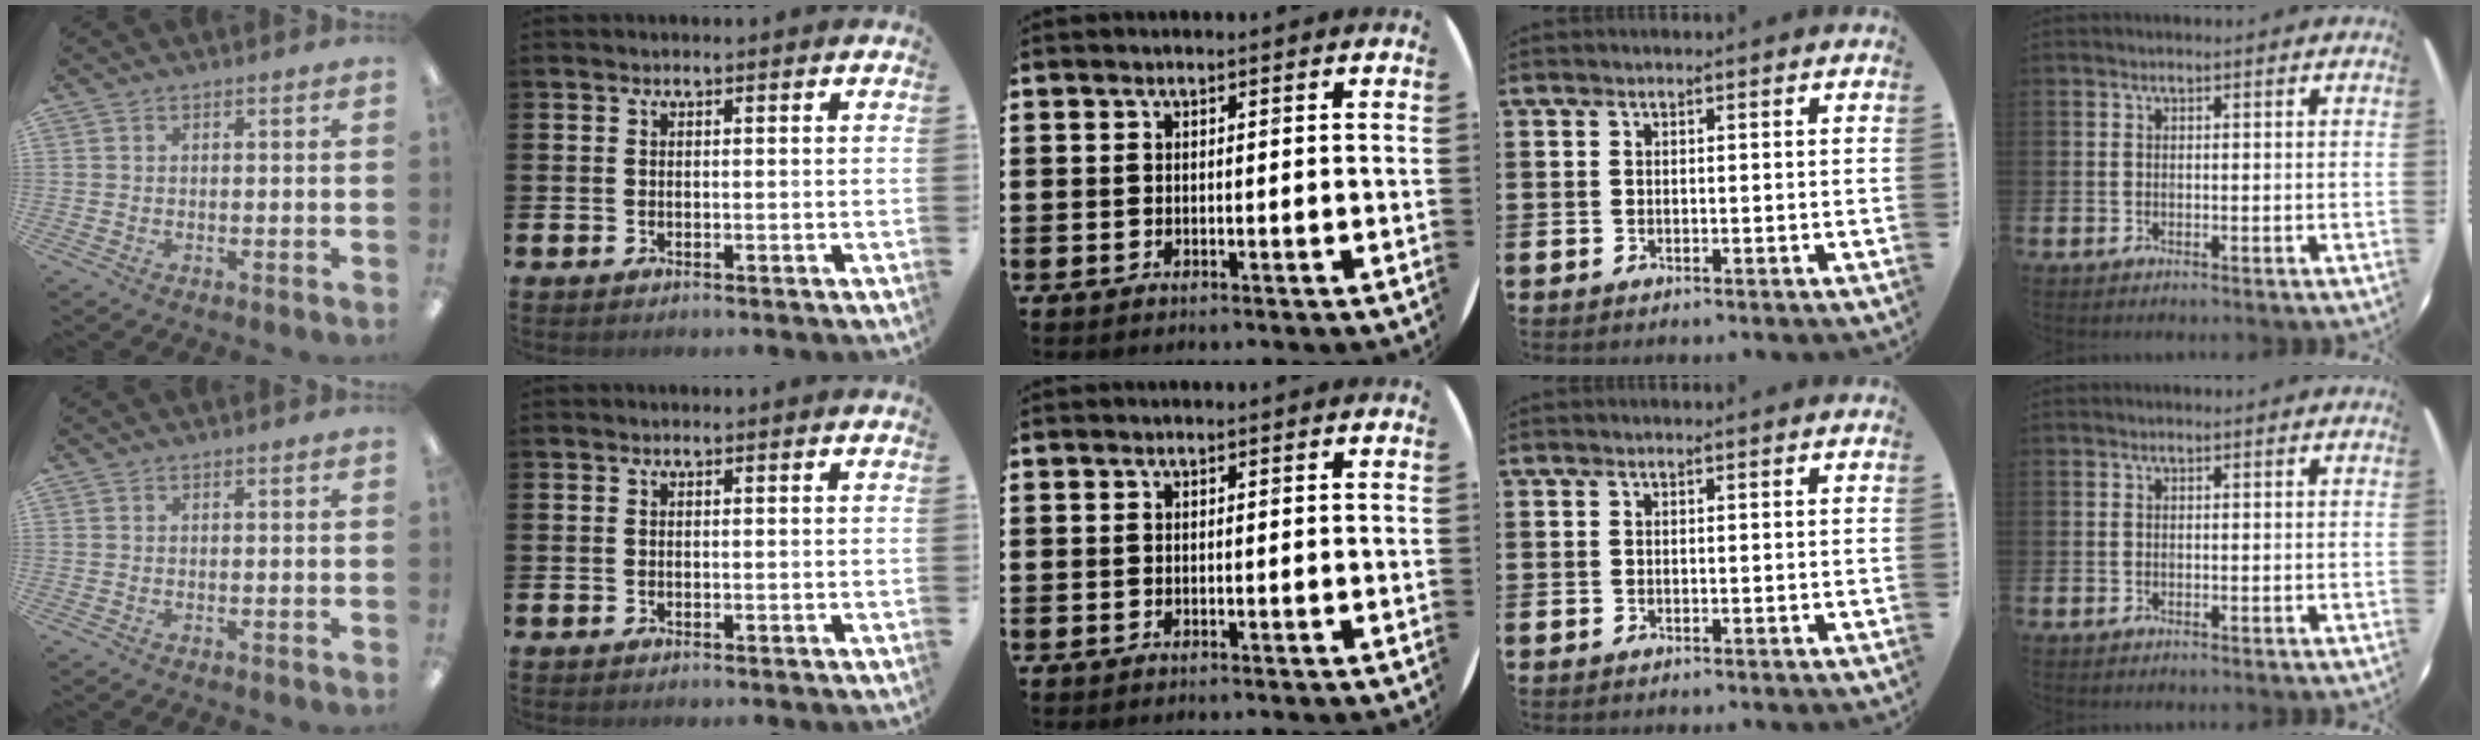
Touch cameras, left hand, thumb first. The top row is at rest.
{}